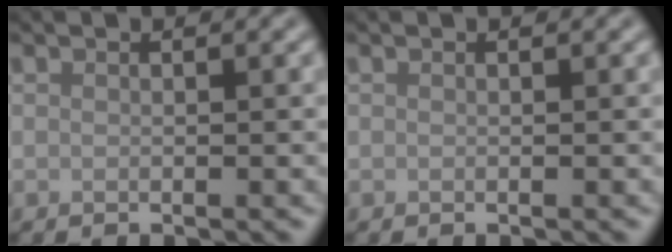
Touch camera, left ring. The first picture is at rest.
{"total": 0.0}